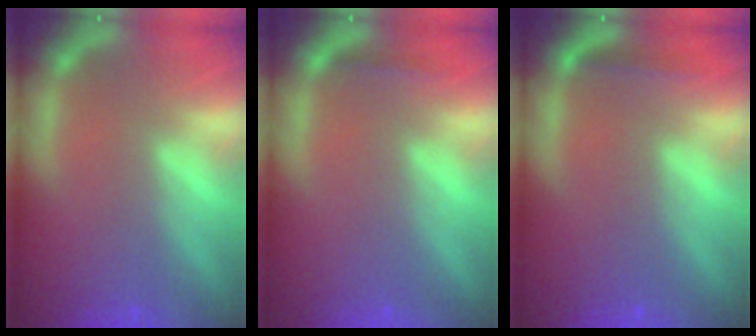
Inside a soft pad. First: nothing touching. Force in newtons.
{"total": 0.9}
{"total": 1.4}